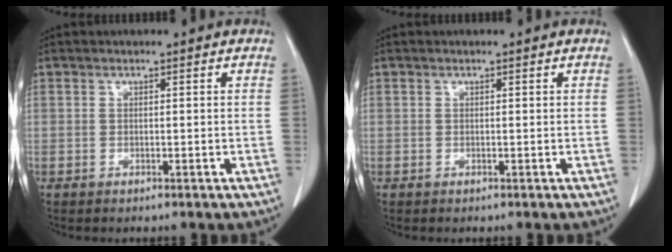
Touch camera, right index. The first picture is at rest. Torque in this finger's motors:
{"motor_torque": [-0.11, -0.02, 0.00, 0.01]}